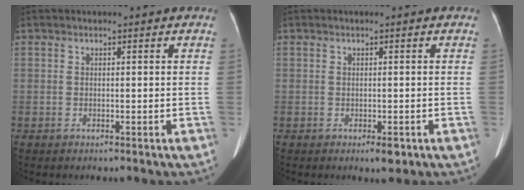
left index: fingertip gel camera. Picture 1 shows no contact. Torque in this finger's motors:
{"motor_torque": [0.32, 0.38, 0.01, -0.02]}